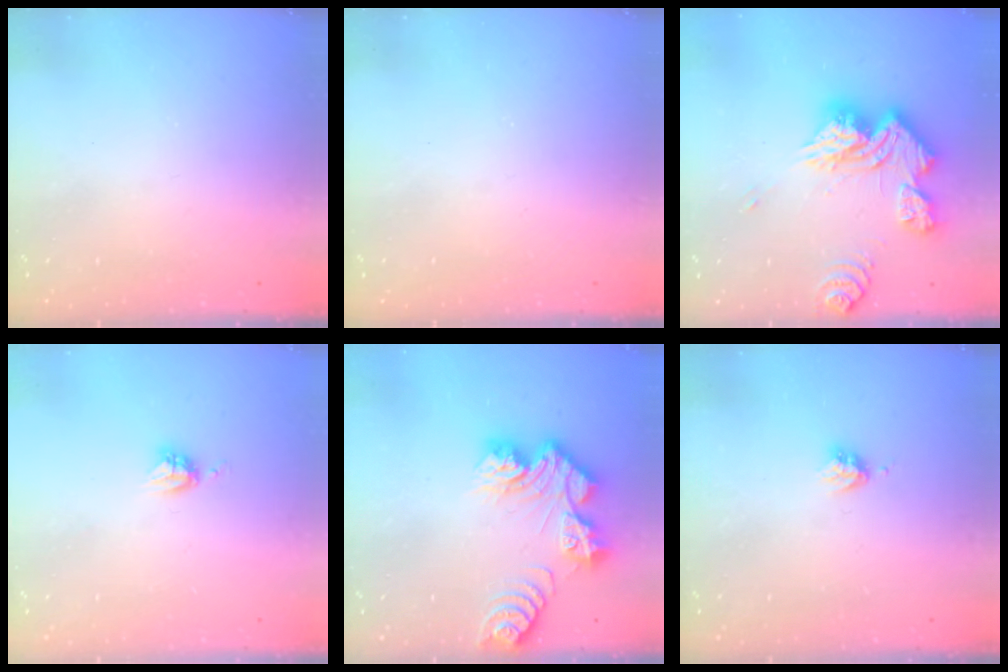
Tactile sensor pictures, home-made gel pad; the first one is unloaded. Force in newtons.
{"total": 0.0}
{"total": 18.7, "press": 18.6, "slide": 1.9}
{"total": 3.8, "press": 3.8, "slide": 0.4}
{"total": 13.2, "press": 13.2, "slide": 1.2}
{"total": 3.2, "press": 3.2, "slide": 0.3}